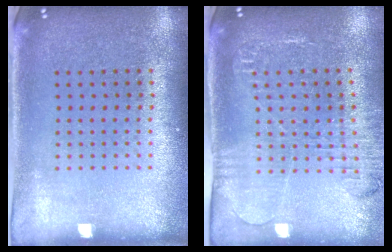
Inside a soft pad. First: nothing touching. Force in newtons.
{"total": 1.9, "press": 1.9, "slide": 0.1}